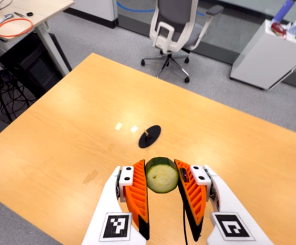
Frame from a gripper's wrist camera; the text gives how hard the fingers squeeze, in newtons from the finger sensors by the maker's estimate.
{"total": 11.6, "left": 13.2, "right": 9.9}